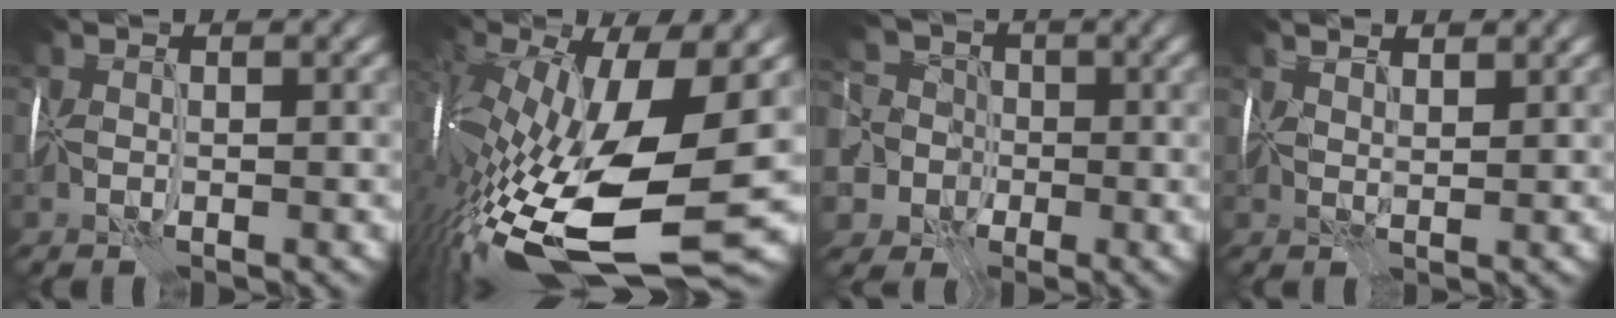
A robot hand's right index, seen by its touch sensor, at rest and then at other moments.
{"total": 17.3, "force": [-5.3, 6.4, 15.2], "torque": [-0.306, -0.042, -0.091]}
{"total": 10.9, "force": [-3.5, 9.3, 4.3], "torque": [-0.093, -0.011, -0.096]}
{"total": 1.7, "force": [1.5, 0.4, 0.6], "torque": [-0.016, 0.005, 0.025]}